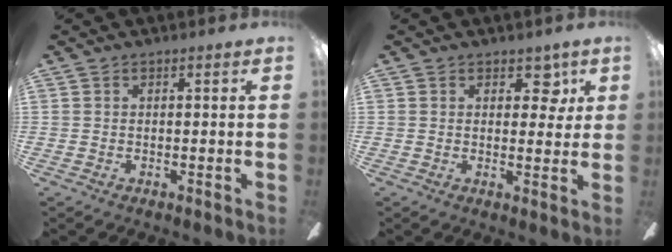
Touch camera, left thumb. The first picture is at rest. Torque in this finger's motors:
{"motor_torque": [-0.04, -0.04, -0.31, 0.06, -0.02]}